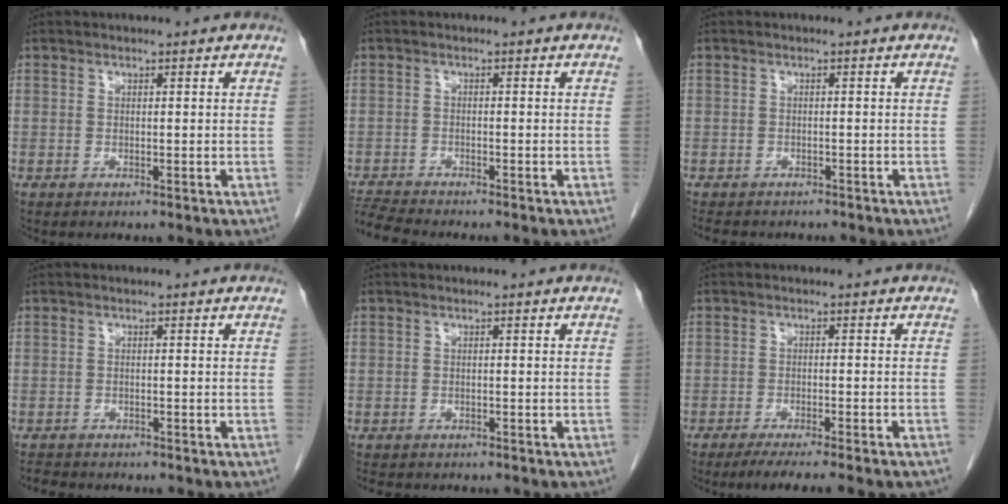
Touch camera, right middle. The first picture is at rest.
{"total": 4.6, "force": [-4.5, -0.5, 0.9], "torque": [-0.021, -0.019, -0.082]}
{"total": 6.2, "force": [-5.3, 2.6, 2.0], "torque": [-0.031, -0.001, -0.069]}
{"total": 3.4, "force": [-3.1, 1.1, 0.9], "torque": [-0.017, -0.007, -0.045]}
{"total": 4.2, "force": [-3.5, 1.9, 1.3], "torque": [-0.022, -0.005, -0.047]}
{"total": 9.3, "force": [-7.7, 0.2, 5.3], "torque": [-0.057, -0.016, -0.108]}